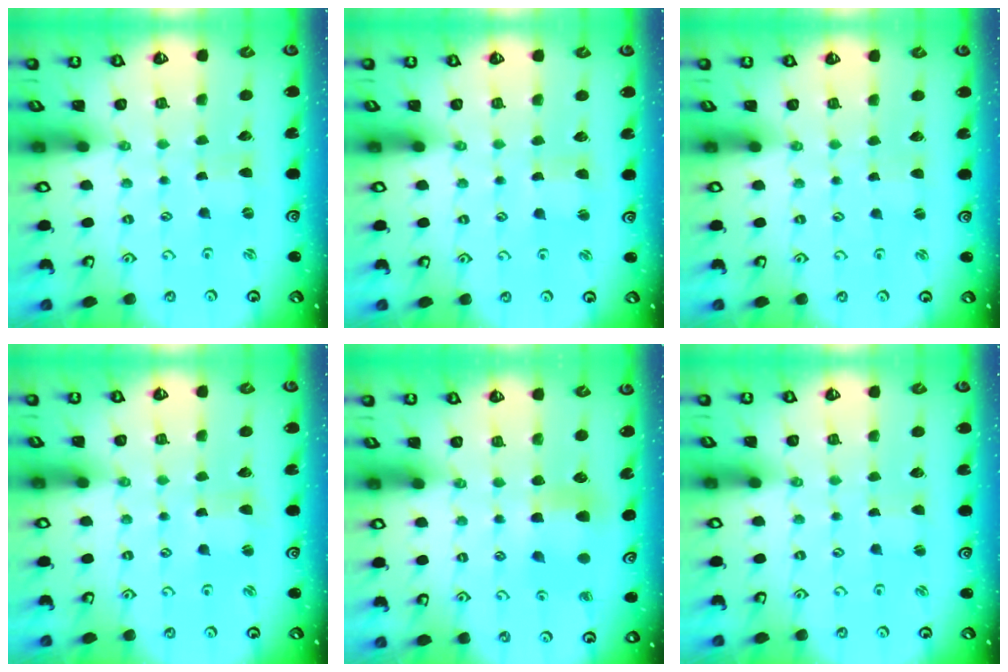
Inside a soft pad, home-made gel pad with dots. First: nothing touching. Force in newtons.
{"total": 1.5, "press": 1.5, "slide": 0.3}
{"total": 0.0}
{"total": 1.2, "press": 1.1, "slide": 0.2}
{"total": 5.9, "press": 5.9, "slide": 0.4}
{"total": 0.0}